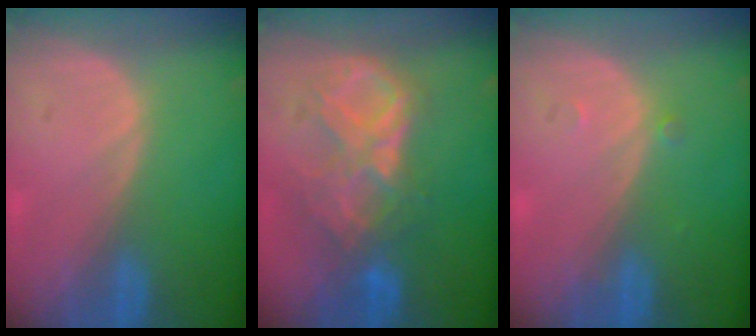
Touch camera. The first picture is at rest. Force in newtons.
{"total": 8.7, "press": 7.6, "slide": 4.1}
{"total": 0.7, "press": 0.7, "slide": 0.1}